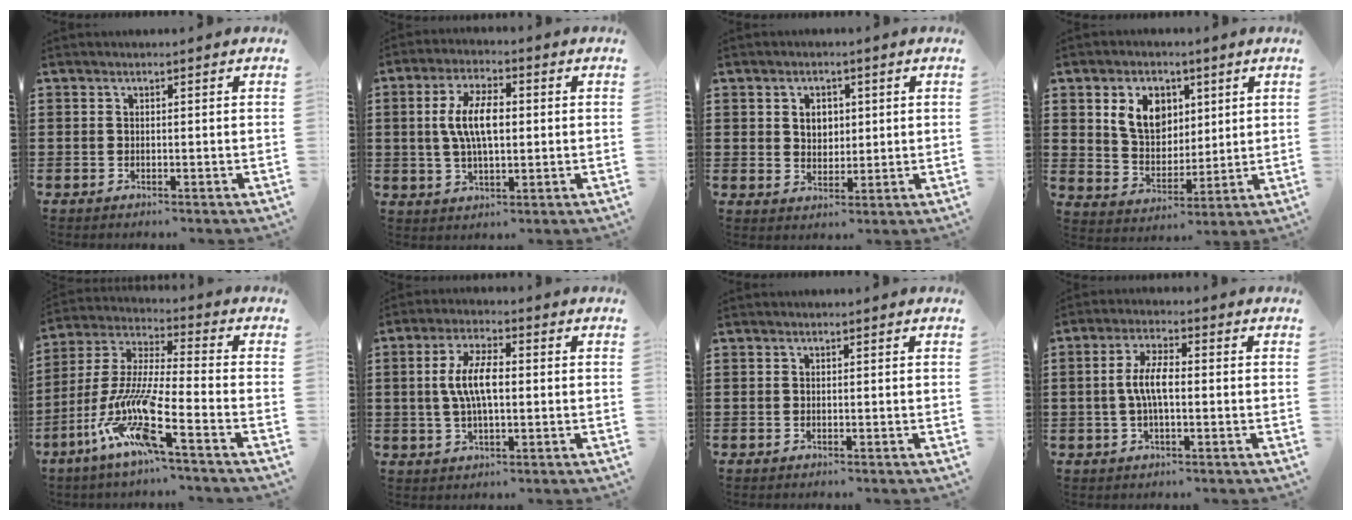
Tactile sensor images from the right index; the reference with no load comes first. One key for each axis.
{"total": 8.1, "fx": 0.6, "fy": 3.4, "fz": 7.3, "tx": -0.154, "ty": 0.008, "tz": 0.005}
{"total": 3.4, "fx": 1.0, "fy": 2.8, "fz": 1.8, "tx": -0.044, "ty": 0.010, "tz": 0.015}
{"total": 7.7, "fx": 2.9, "fy": 5.9, "fz": 4.0, "tx": -0.088, "ty": 0.014, "tz": 0.051}
{"total": 12.4, "fx": -7.9, "fy": 1.1, "fz": 9.5, "tx": -0.215, "ty": -0.016, "tz": -0.162}
{"total": 7.3, "fx": 0.2, "fy": 2.8, "fz": 6.7, "tx": -0.147, "ty": 0.002, "tz": -0.004}
{"total": 0.0}
{"total": 5.7, "fx": -0.3, "fy": 2.0, "fz": 5.3, "tx": -0.118, "ty": -0.001, "tz": -0.014}